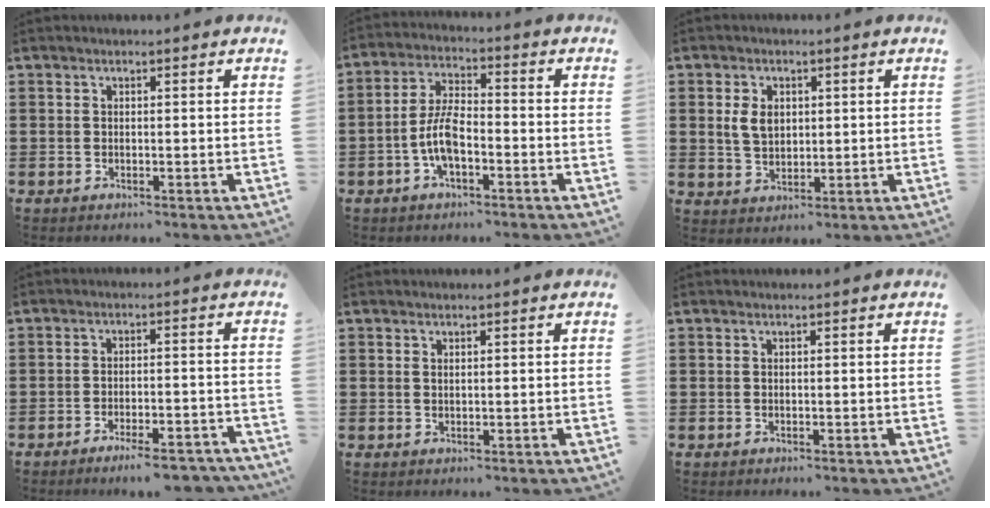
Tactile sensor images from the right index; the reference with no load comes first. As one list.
[{"total": 6.8, "force": [-2.5, 2.8, 5.7], "torque": [-0.138, -0.002, -0.056]}, {"total": 4.3, "force": [0.9, 3.0, 3.0], "torque": [-0.074, 0.008, 0.012]}, {"total": 4.8, "force": [-4.1, 0.3, 2.4], "torque": [-0.037, -0.004, -0.074]}, {"total": 0.5, "force": [0.4, 0.3, 0.3], "torque": [-0.006, 0.001, 0.007]}, {"total": 0.0}]